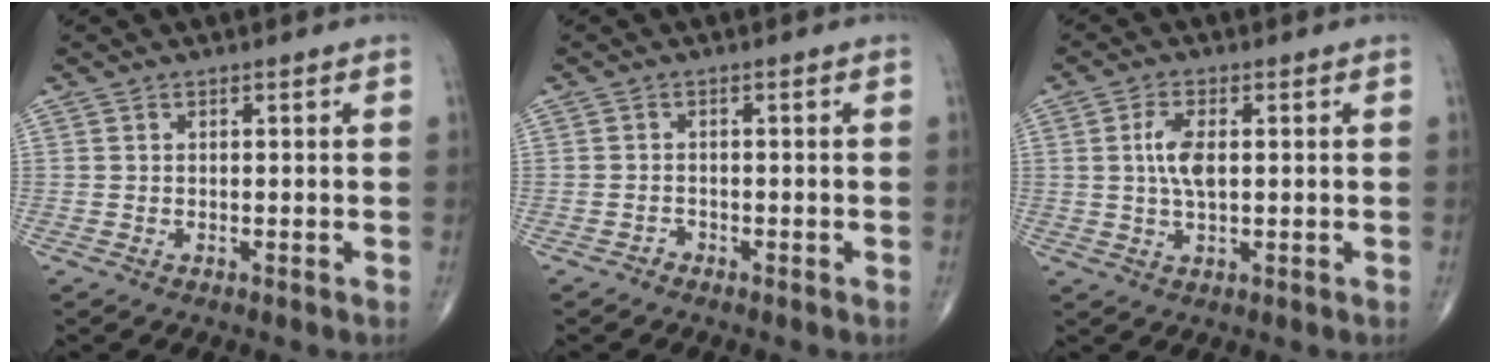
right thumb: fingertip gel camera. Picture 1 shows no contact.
{"total": 0.9, "force": [-0.8, 0.4, -0.1], "torque": [0.003, 0.001, -0.020]}
{"total": 5.2, "force": [0.7, 2.2, 4.7], "torque": [-0.101, 0.000, 0.012]}